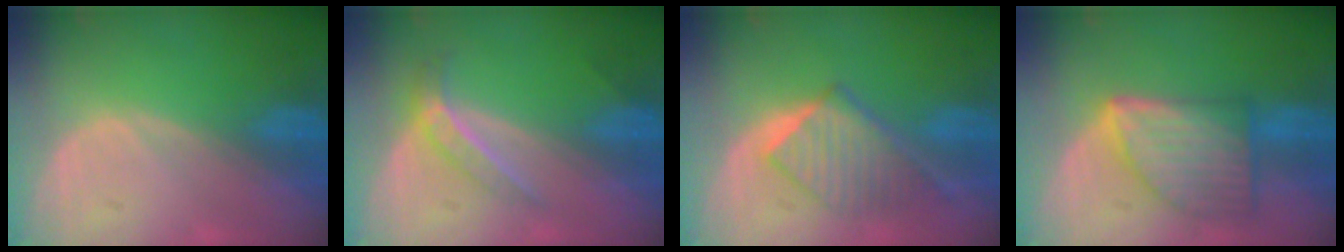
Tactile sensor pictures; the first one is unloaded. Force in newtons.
{"total": 4.5, "press": 3.9, "slide": 2.1}
{"total": 6.7, "press": 6.6, "slide": 0.6}
{"total": 8.8, "press": 8.8, "slide": 0.5}